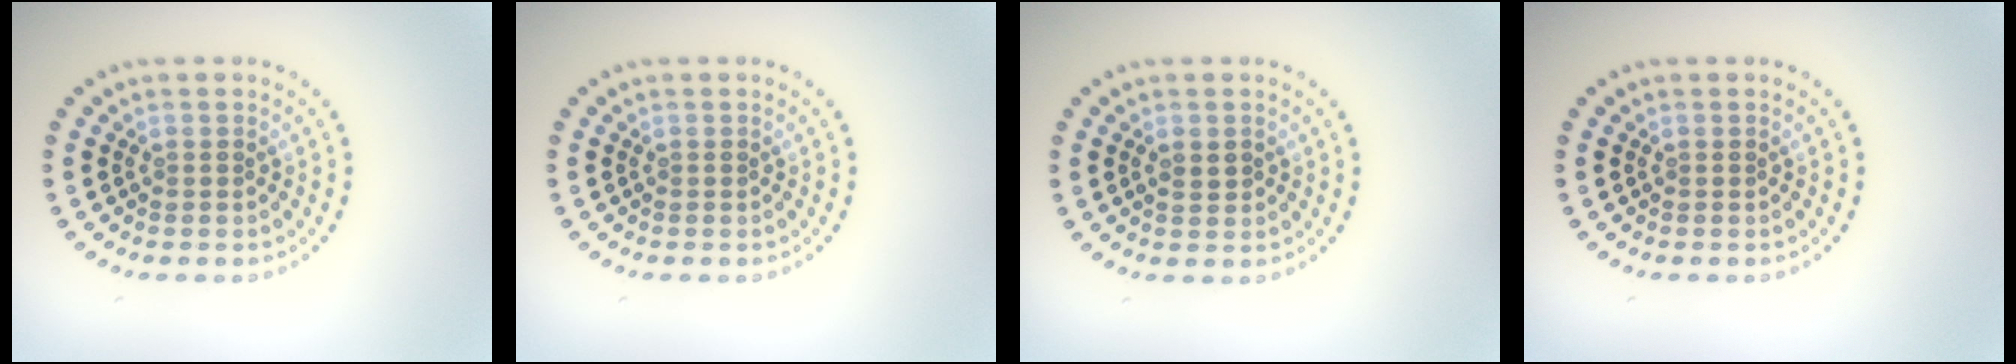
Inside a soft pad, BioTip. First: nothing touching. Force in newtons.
{"total": 0.0}
{"total": 0.8, "press": 0.8, "slide": 0.3}
{"total": 0.0}